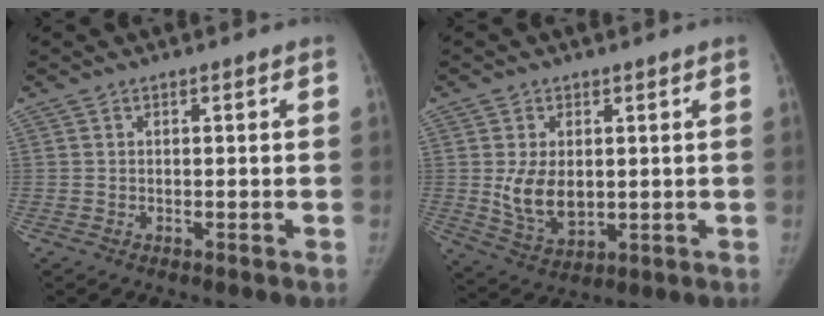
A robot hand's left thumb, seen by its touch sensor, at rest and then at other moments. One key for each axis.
{"total": 7.9, "fx": 0.8, "fy": 5.5, "fz": 5.6, "tx": -0.078, "ty": -0.019, "tz": 0.029}